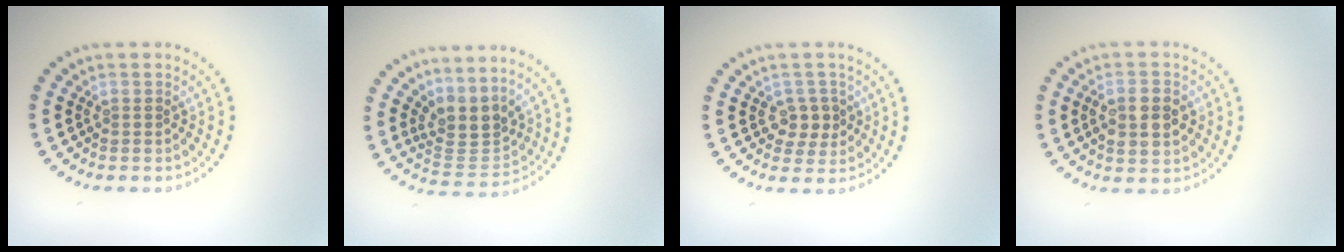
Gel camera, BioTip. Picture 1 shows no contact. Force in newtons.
{"total": 3.4, "press": 2.6, "slide": 2.2}
{"total": 2.3, "press": 2.2, "slide": 0.8}
{"total": 4.3, "press": 4.3, "slide": 0.3}